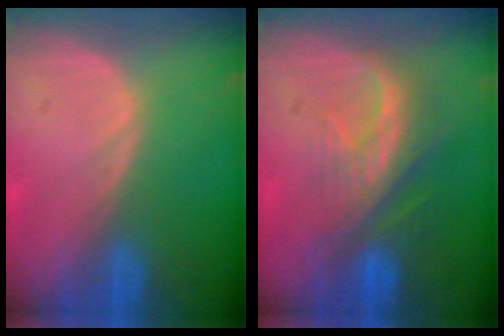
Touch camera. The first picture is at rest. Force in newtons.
{"total": 8.1, "press": 7.3, "slide": 3.5}